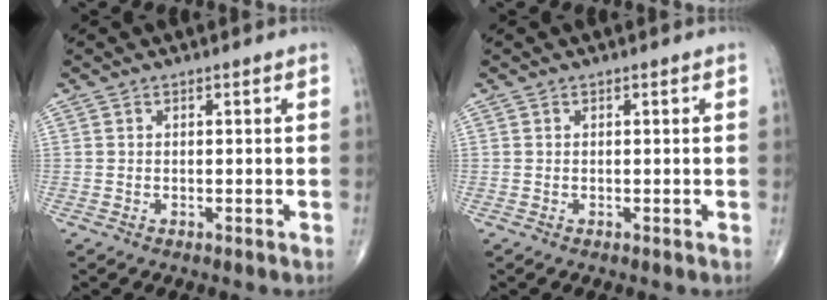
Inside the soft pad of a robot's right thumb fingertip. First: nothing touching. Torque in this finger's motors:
{"motor_torque": [0.06, 0.08, -0.07, -0.05, 0.00]}